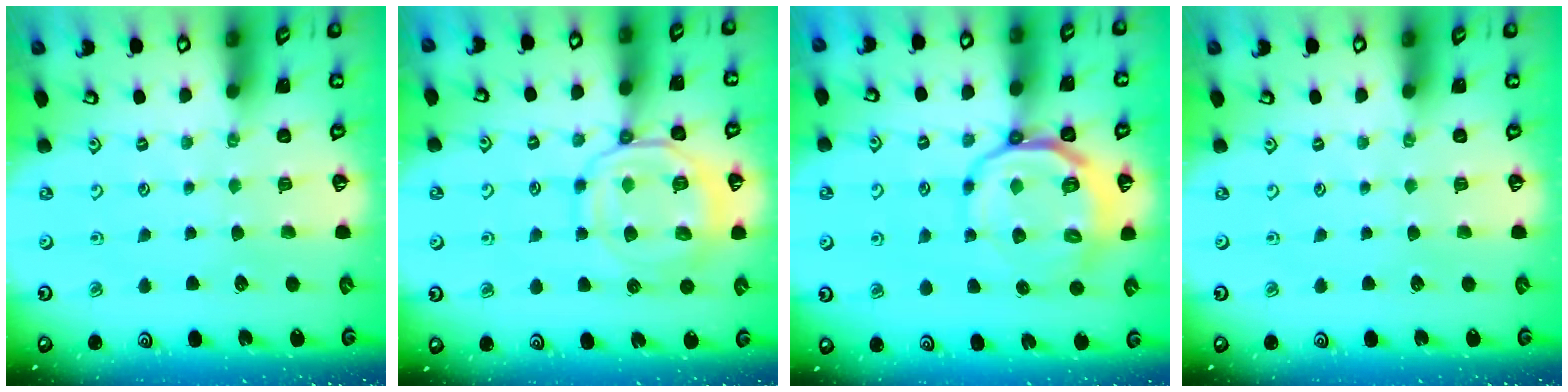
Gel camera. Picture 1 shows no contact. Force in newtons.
{"total": 12.7, "press": 12.6, "slide": 1.5}
{"total": 11.9, "press": 11.6, "slide": 2.6}
{"total": 0.0}